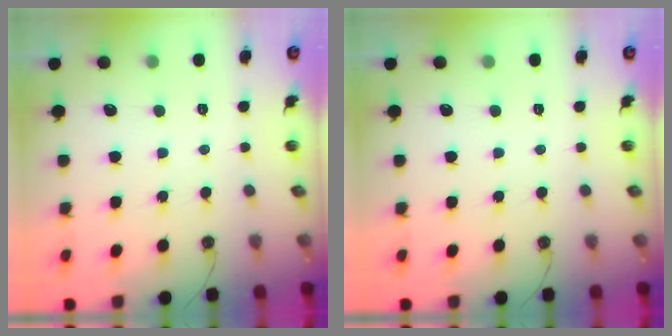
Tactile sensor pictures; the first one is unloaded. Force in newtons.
{"total": 0.0}